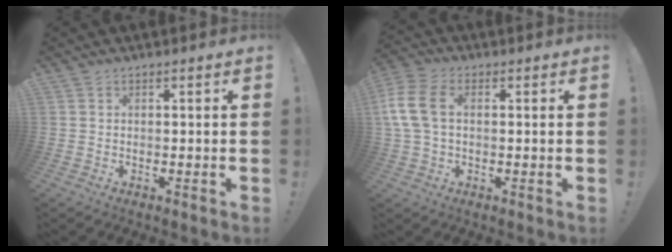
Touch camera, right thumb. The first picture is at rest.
{"total": 10.9, "force": [1.6, 7.1, 8.1], "torque": [-0.162, 0.009, 0.037]}